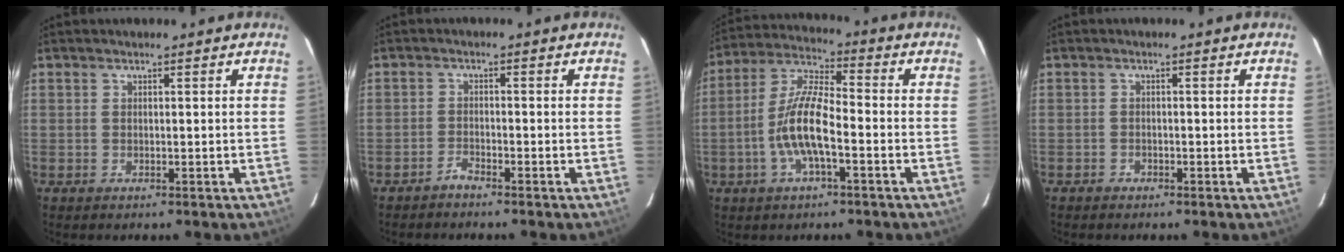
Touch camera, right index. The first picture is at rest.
{"total": 1.5, "force": [-1.4, 0.1, 0.2], "torque": [-0.011, 0.000, -0.030]}
{"total": 10.9, "force": [-3.4, 2.9, 9.9], "torque": [-0.209, 0.003, -0.066]}
{"total": 1.1, "force": [-0.9, 0.7, -0.1], "torque": [-0.002, 0.005, -0.016]}